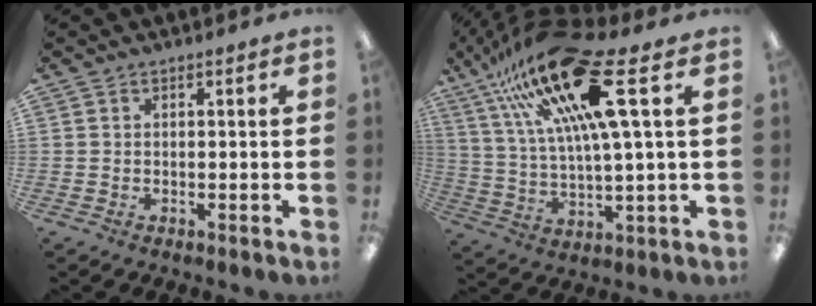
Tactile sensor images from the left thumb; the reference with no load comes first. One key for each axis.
{"total": 22.9, "fx": 12.6, "fy": 5.3, "fz": 18.3, "tx": -0.356, "ty": -0.051, "tz": 0.199}